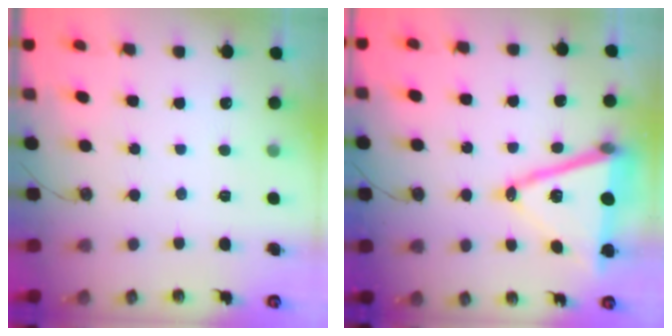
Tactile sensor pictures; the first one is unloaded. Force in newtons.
{"total": 16.6, "press": 16.2, "slide": 3.7}